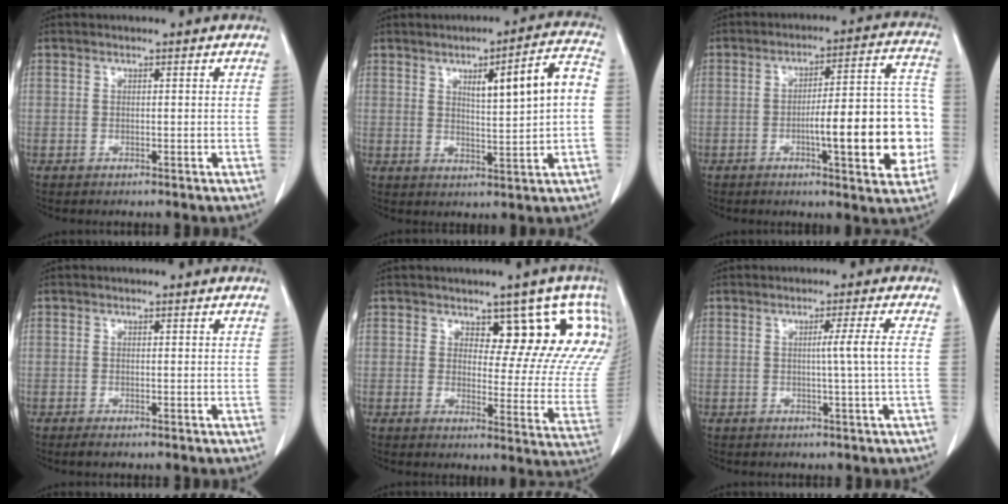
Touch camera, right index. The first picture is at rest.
{"total": 9.6, "force": [1.6, 0.6, 9.4], "torque": [-0.137, 0.015, 0.026]}
{"total": 15.6, "force": [-3.4, 2.9, 14.9], "torque": [-0.196, 0.026, -0.043]}
{"total": 0.9, "force": [-0.6, 0.2, 0.7], "torque": [-0.012, -0.002, -0.010]}
{"total": 12.4, "force": [8.5, 5.3, 7.4], "torque": [-0.058, -0.021, 0.080]}
{"total": 3.3, "force": [-0.1, -1.4, 3.0], "torque": [-0.049, -0.005, 0.001]}